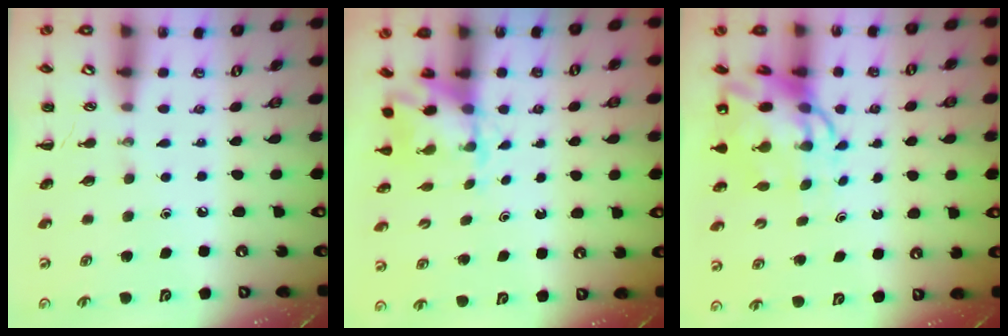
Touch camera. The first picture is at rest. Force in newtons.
{"total": 3.1, "press": 3.0, "slide": 0.5}
{"total": 8.2, "press": 8.0, "slide": 2.1}